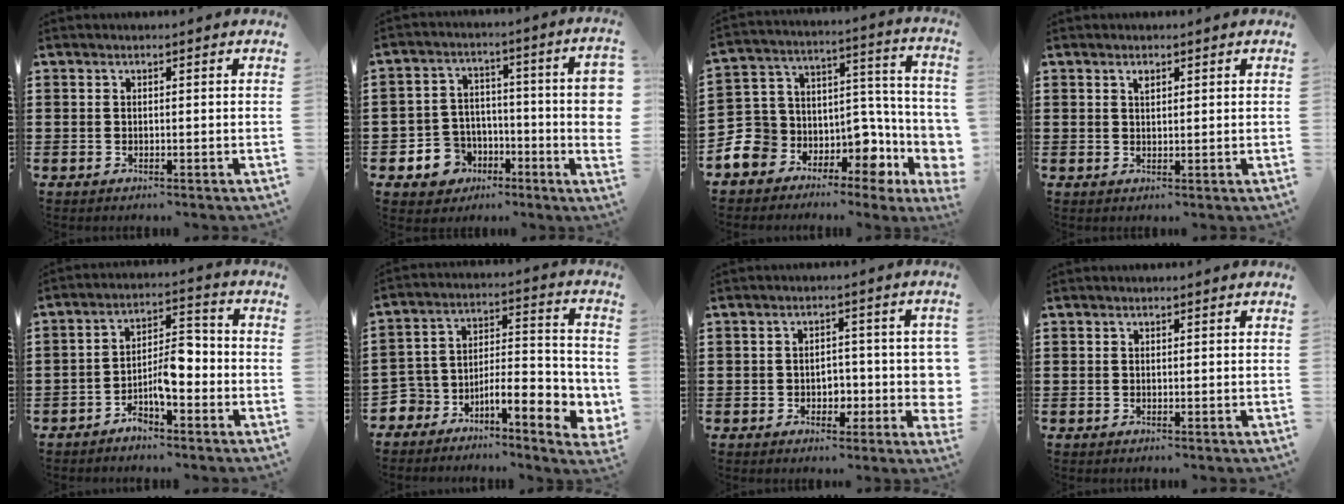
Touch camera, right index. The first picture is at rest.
{"total": 7.1, "force": [-3.1, 5.1, 3.8], "torque": [-0.091, 0.019, -0.059]}
{"total": 7.6, "force": [-1.8, 7.1, 2.2], "torque": [-0.067, -0.044, -0.024]}
{"total": 1.0, "force": [0.6, 0.4, 0.7], "torque": [-0.016, 0.003, 0.010]}
{"total": 6.3, "force": [-2.9, 2.5, 4.9], "torque": [-0.095, 0.006, -0.056]}
{"total": 7.7, "force": [-5.3, 3.3, 4.6], "torque": [-0.074, -0.001, -0.098]}
{"total": 4.0, "force": [-1.1, 2.8, 2.6], "torque": [-0.038, 0.001, -0.027]}
{"total": 0.0}